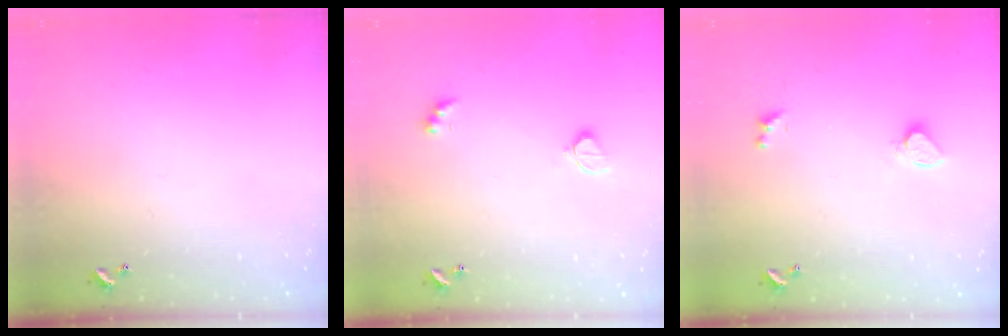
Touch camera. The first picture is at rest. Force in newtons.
{"total": 2.6, "press": 2.6, "slide": 0.5}
{"total": 1.9, "press": 1.8, "slide": 0.4}